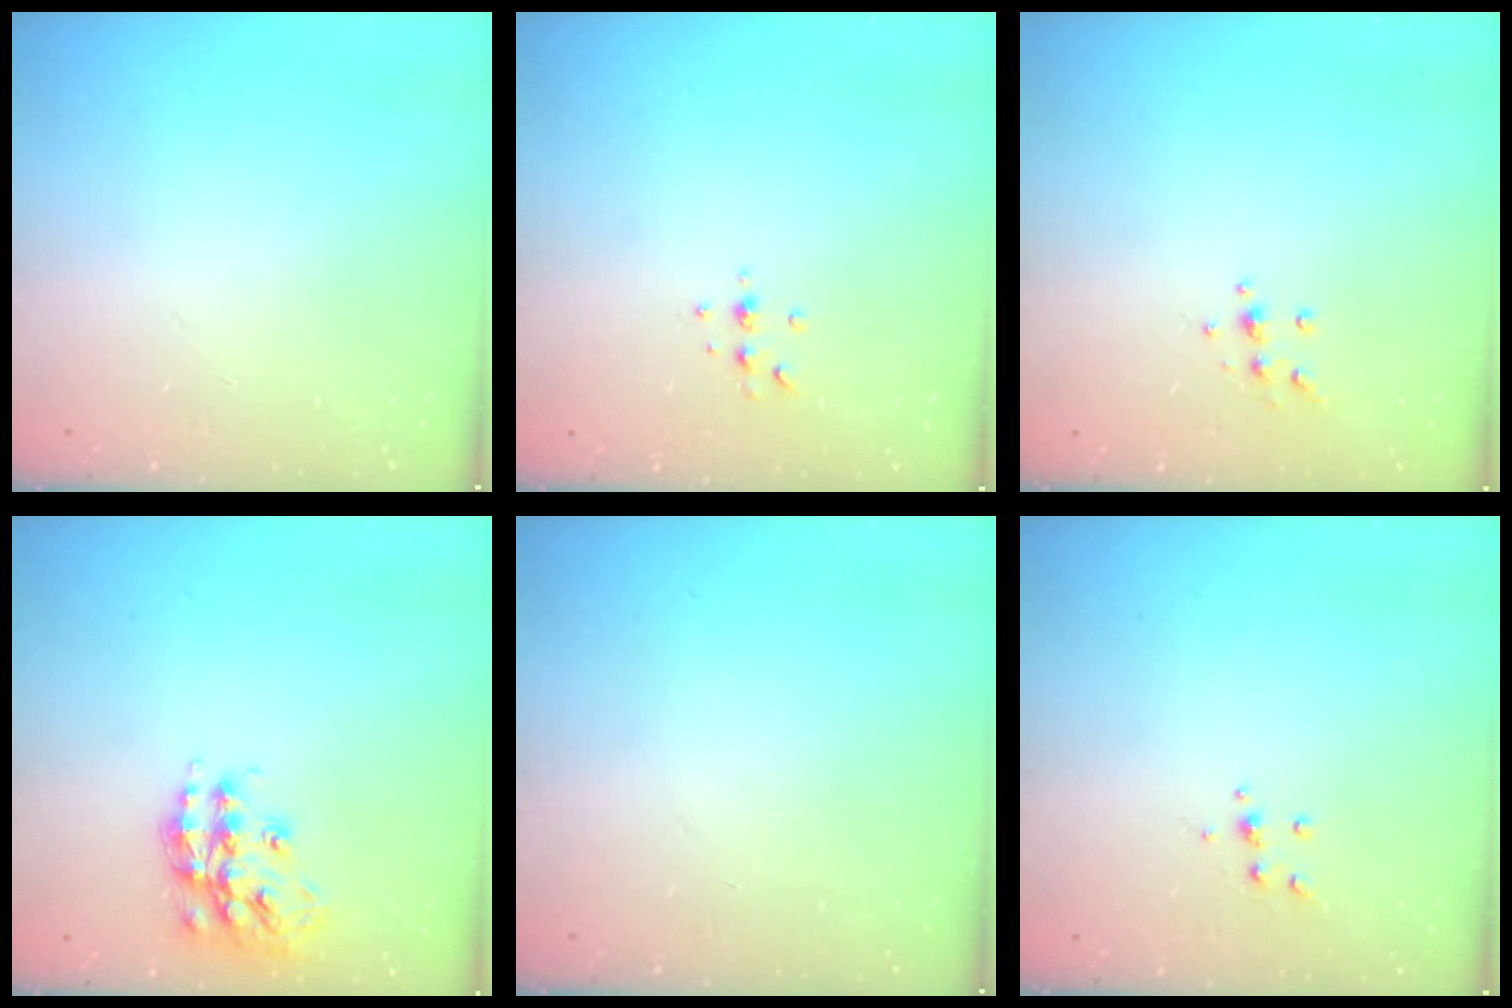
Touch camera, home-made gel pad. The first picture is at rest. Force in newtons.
{"total": 4.1, "press": 3.7, "slide": 1.7}
{"total": 5.4, "press": 5.3, "slide": 0.6}
{"total": 15.6, "press": 15.6, "slide": 0.9}
{"total": 0.0}
{"total": 4.0, "press": 3.9, "slide": 0.9}